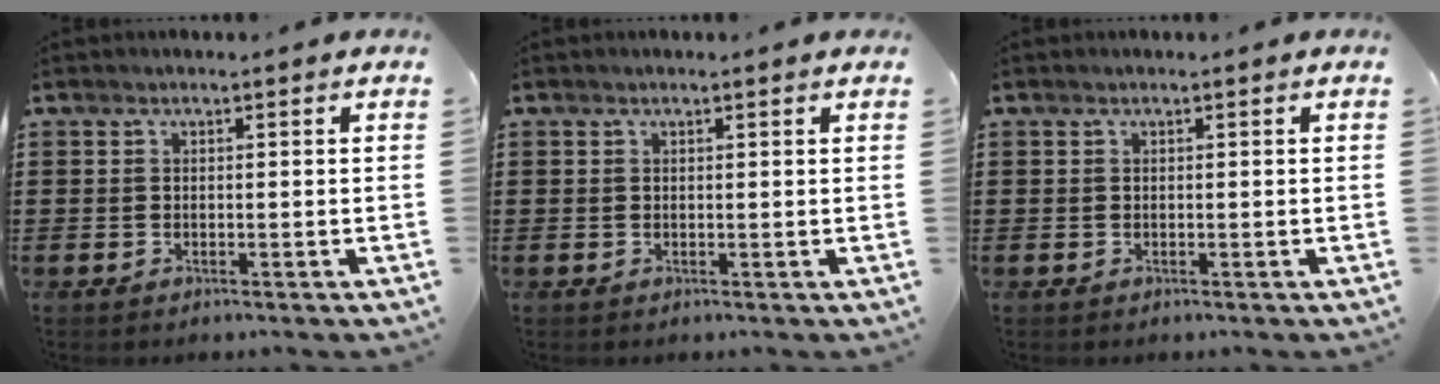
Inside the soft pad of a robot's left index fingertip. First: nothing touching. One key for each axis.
{"total": 0.5, "fx": 0.4, "fy": -0.1, "fz": 0.4, "tx": -0.007, "ty": -0.001, "tz": 0.007}
{"total": 0.0}